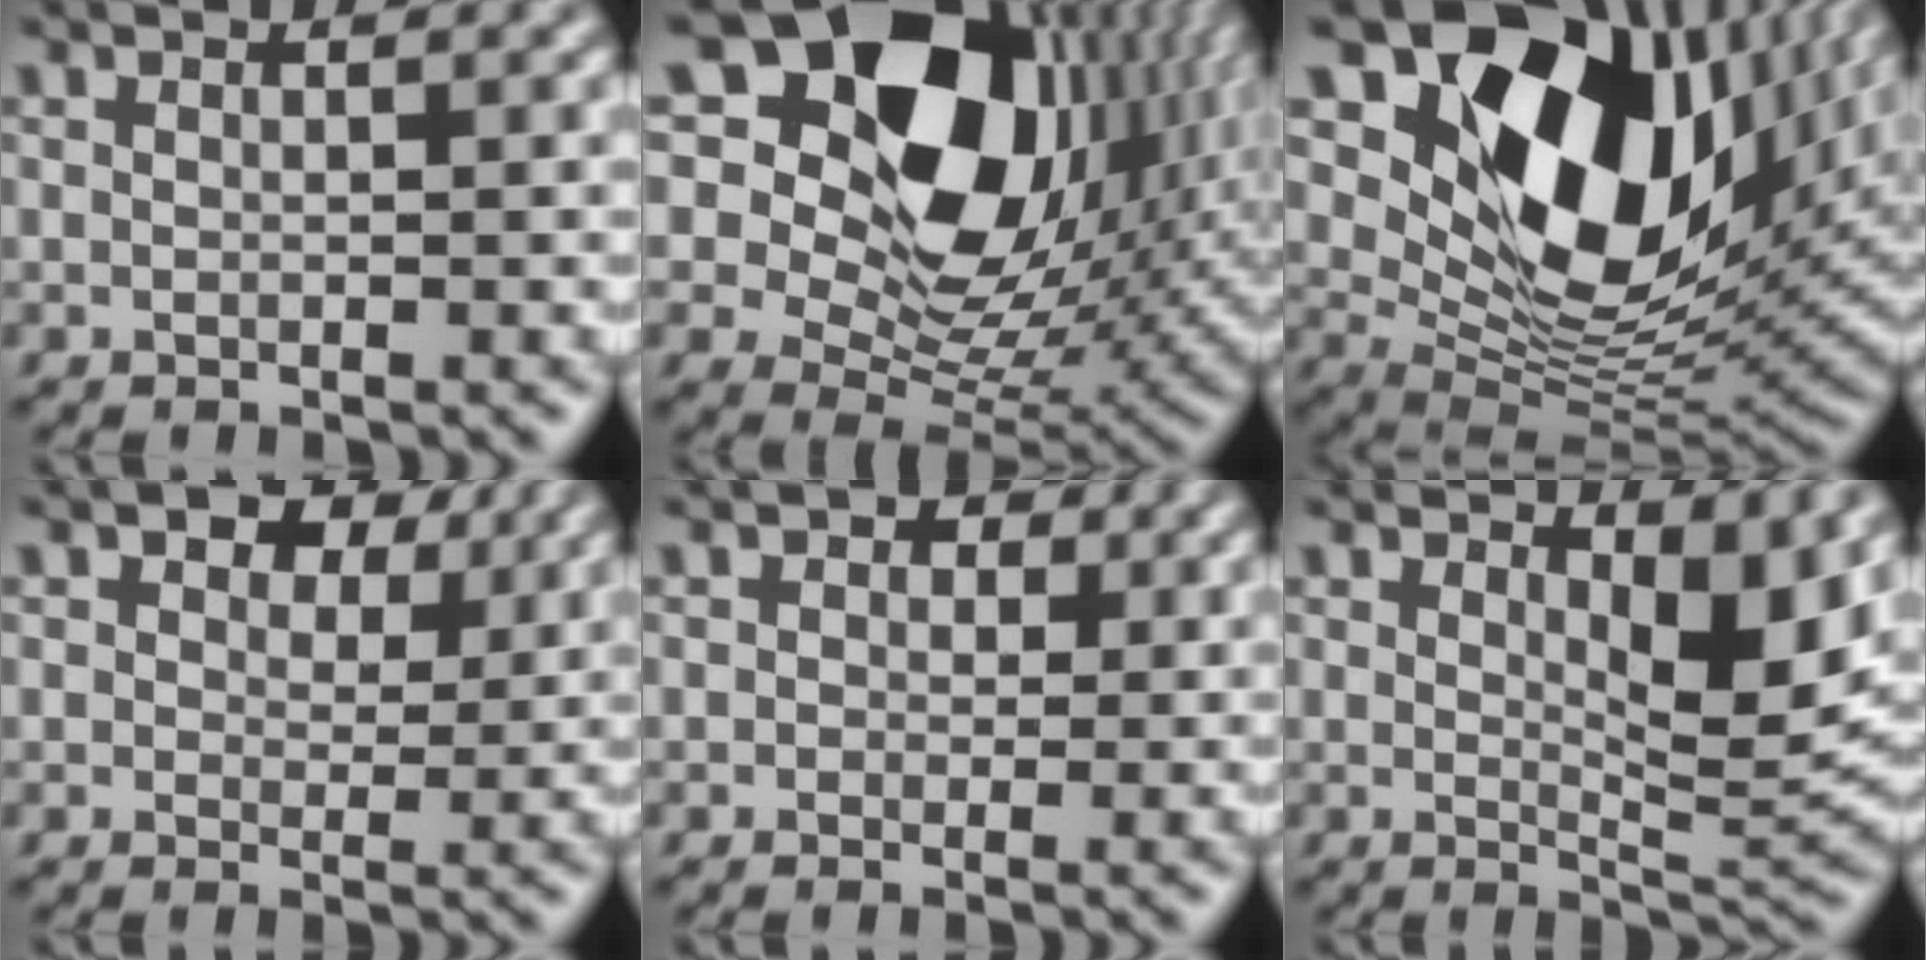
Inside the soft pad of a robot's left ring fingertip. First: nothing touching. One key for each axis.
{"total": 17.1, "fx": 6.4, "fy": 11.7, "fz": 10.8, "tx": -0.202, "ty": 0.024, "tz": 0.119}
{"total": 14.9, "fx": 6.6, "fy": 9.2, "fz": 9.8, "tx": -0.165, "ty": 0.016, "tz": 0.117}
{"total": 5.7, "fx": 3.7, "fy": 3.2, "fz": 3.1, "tx": -0.043, "ty": 0.016, "tz": 0.036}
{"total": 3.5, "fx": 1.8, "fy": 2.5, "fz": 1.7, "tx": -0.027, "ty": 0.019, "tz": 0.006}
{"total": 5.4, "fx": 2.3, "fy": 1.9, "fz": 4.5, "tx": -0.074, "ty": -0.011, "tz": 0.041}